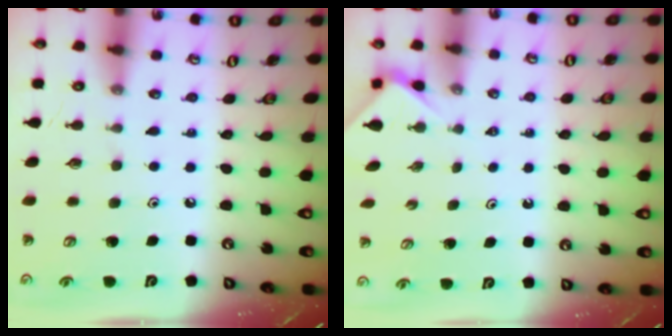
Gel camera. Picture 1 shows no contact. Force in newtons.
{"total": 1.9, "press": 1.9, "slide": 0.3}